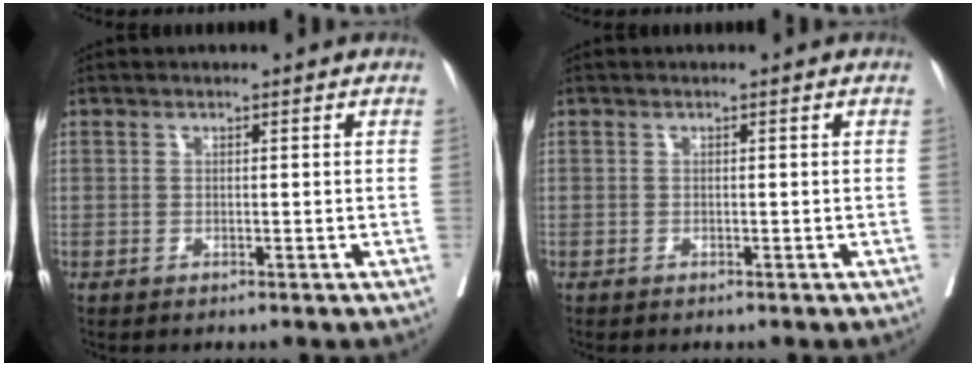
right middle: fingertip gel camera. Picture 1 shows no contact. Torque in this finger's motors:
{"motor_torque": [0.96, -1.18, 0.03, 0.01]}